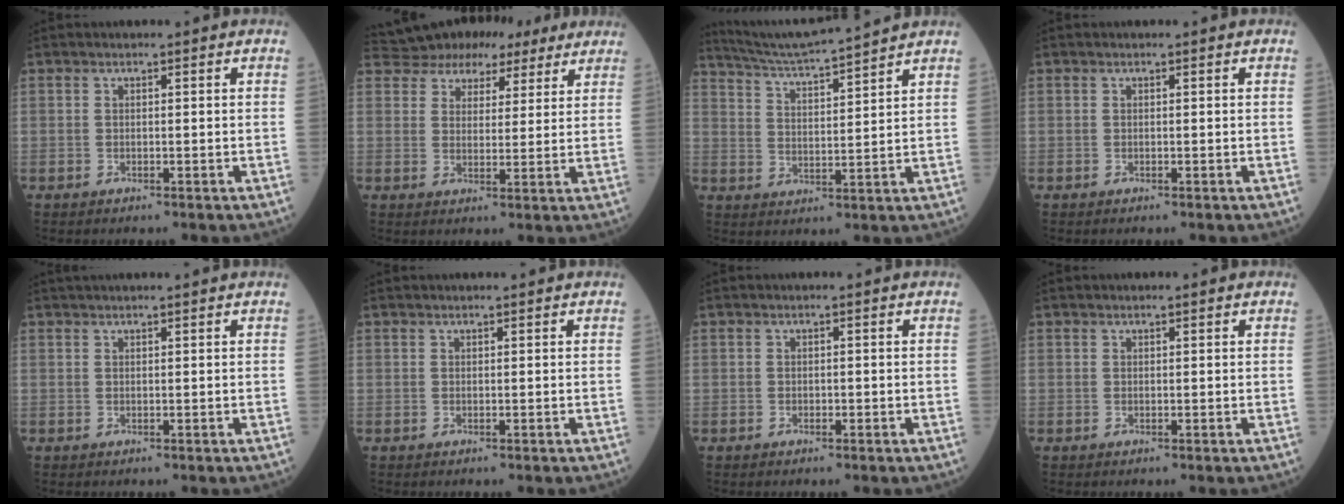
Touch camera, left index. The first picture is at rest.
{"total": 13.4, "force": [11.3, 6.5, 2.9], "torque": [-0.050, 0.043, 0.152]}
{"total": 12.4, "force": [11.6, -1.5, 4.0], "torque": [-0.081, 0.010, 0.189]}
{"total": 0.0}
{"total": 5.7, "force": [5.2, -0.3, 2.3], "torque": [-0.026, 0.029, 0.067]}
{"total": 2.0, "force": [1.9, 0.1, 0.5], "torque": [-0.006, 0.015, 0.026]}
{"total": 0.0}
{"total": 1.4, "force": [1.2, 0.2, 0.6], "torque": [-0.009, 0.012, 0.016]}